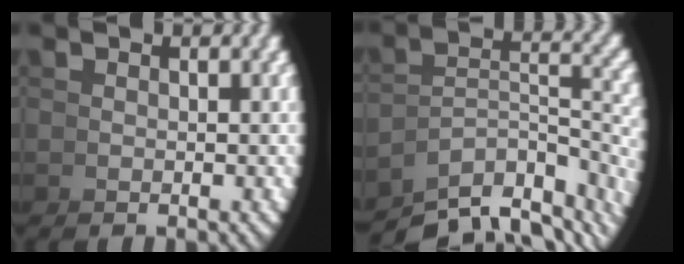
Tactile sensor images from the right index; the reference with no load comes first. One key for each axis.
{"total": 9.0, "fx": -5.4, "fy": 4.5, "fz": 5.7, "tx": -0.083, "ty": -0.033, "tz": -0.066}